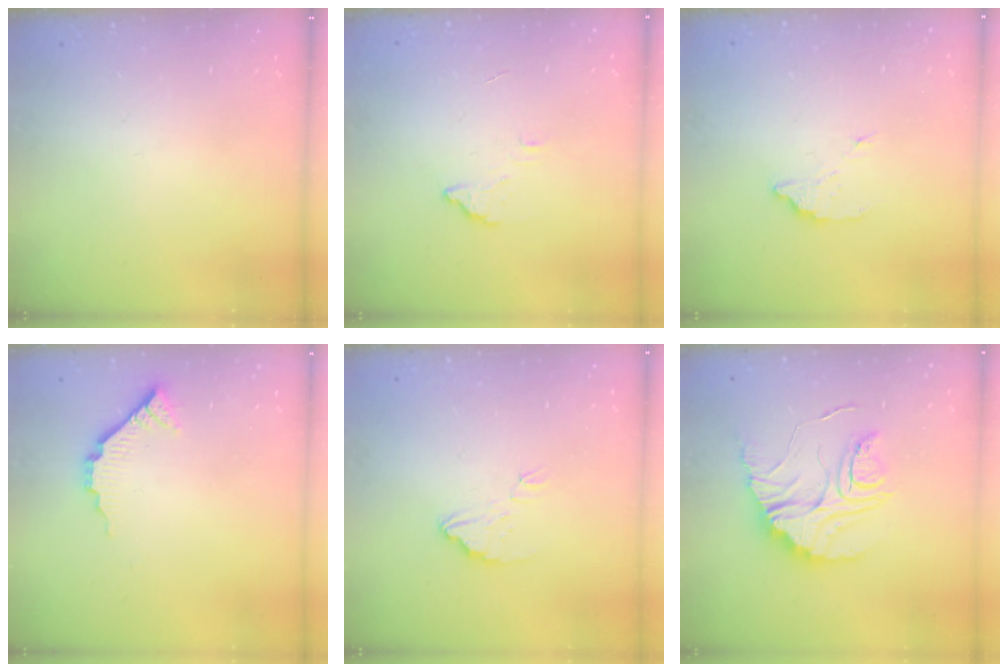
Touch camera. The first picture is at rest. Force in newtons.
{"total": 2.8, "press": 2.8, "slide": 0.2}
{"total": 2.9, "press": 2.9, "slide": 0.2}
{"total": 6.1, "press": 6.1, "slide": 0.6}
{"total": 4.7, "press": 4.6, "slide": 0.6}
{"total": 16.1, "press": 16.1, "slide": 1.6}